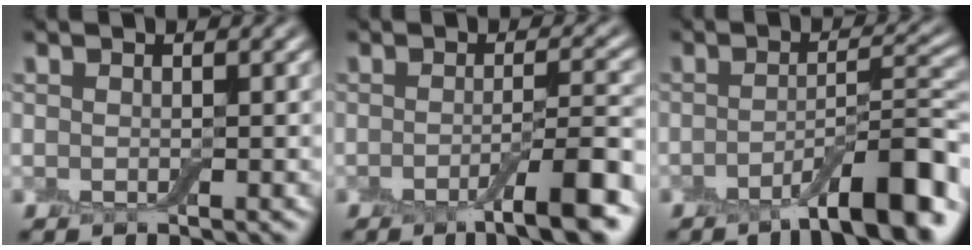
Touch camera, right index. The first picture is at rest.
{"total": 5.9, "force": [-2.7, 1.0, 5.2], "torque": [-0.072, 0.000, -0.045]}
{"total": 8.4, "force": [-4.8, 1.8, 6.7], "torque": [-0.088, 0.009, -0.077]}